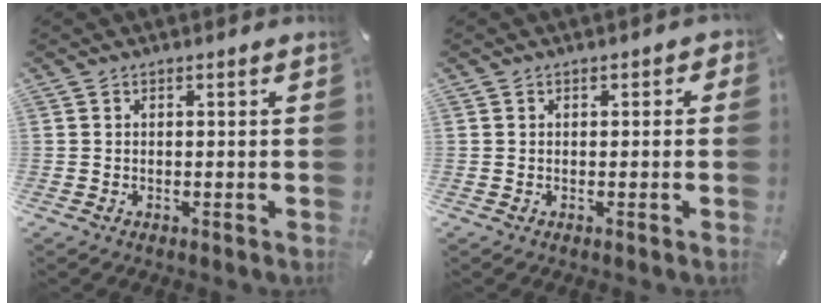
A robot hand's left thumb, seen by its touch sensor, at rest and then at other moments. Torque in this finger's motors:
{"motor_torque": [0.48, 0.07, 0.04, -0.02, 0.01]}